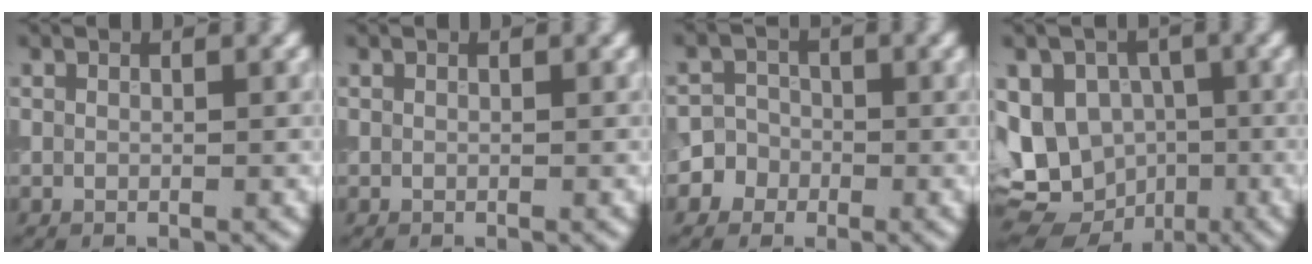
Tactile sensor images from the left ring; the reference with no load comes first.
{"total": 0.0}
{"total": 3.5, "force": [-1.6, 3.1, 0.3], "torque": [0.031, 0.005, -0.039]}
{"total": 13.3, "force": [-2.8, 11.3, 6.4], "torque": [-0.106, -0.017, -0.060]}